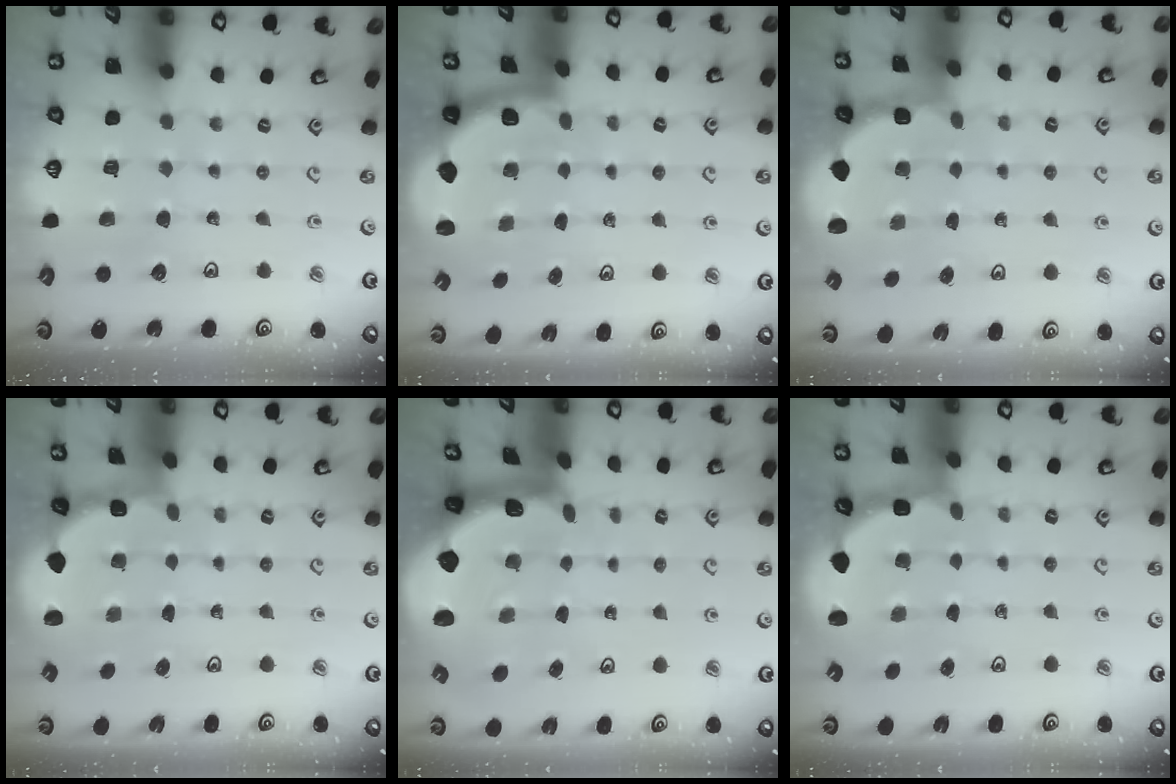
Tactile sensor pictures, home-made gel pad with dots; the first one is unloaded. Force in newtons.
{"total": 1.9, "press": 1.8, "slide": 0.5}
{"total": 1.9, "press": 1.8, "slide": 0.7}
{"total": 1.9, "press": 1.8, "slide": 0.7}
{"total": 2.9, "press": 2.9, "slide": 0.5}
{"total": 2.7, "press": 2.3, "slide": 1.4}